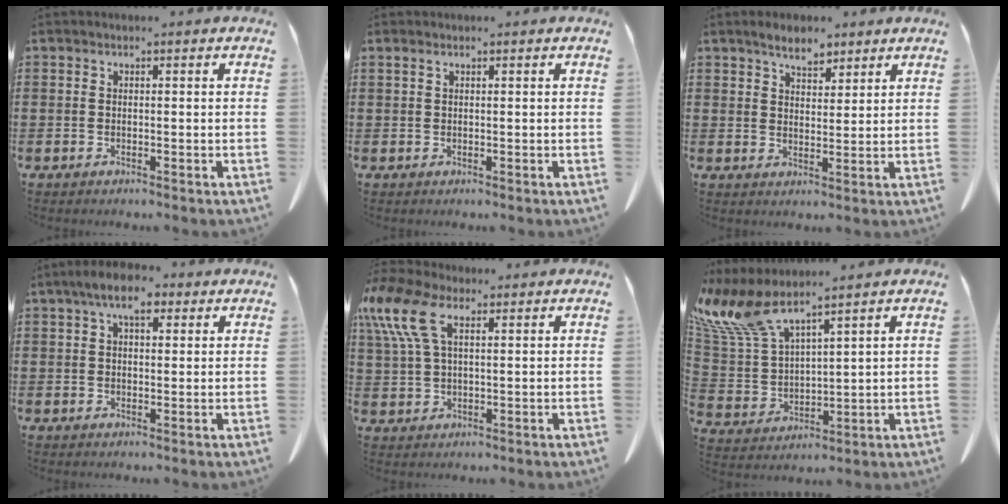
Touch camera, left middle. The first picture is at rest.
{"total": 0.7, "force": [0.4, 0.2, 0.5], "torque": [-0.012, 0.003, 0.007]}
{"total": 4.5, "force": [3.7, 1.8, 1.8], "torque": [-0.038, -0.001, 0.067]}
{"total": 6.1, "force": [3.6, 2.5, 4.3], "torque": [-0.078, 0.005, 0.058]}
{"total": 9.7, "force": [4.6, 4.7, 7.1], "torque": [-0.179, 0.003, 0.080]}
{"total": 9.8, "force": [7.3, 2.6, 6.0], "torque": [-0.162, -0.039, 0.129]}